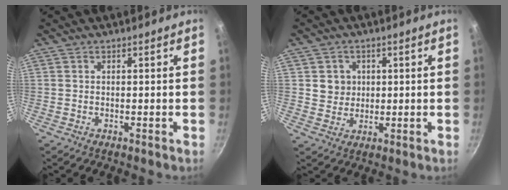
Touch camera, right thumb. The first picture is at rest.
{"total": 4.5, "force": [1.0, 4.3, 1.1], "torque": [0.006, 0.003, 0.018]}